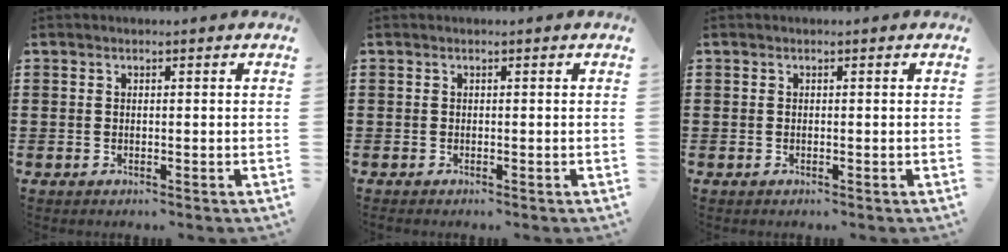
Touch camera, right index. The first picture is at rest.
{"total": 0.0}
{"total": 0.0}